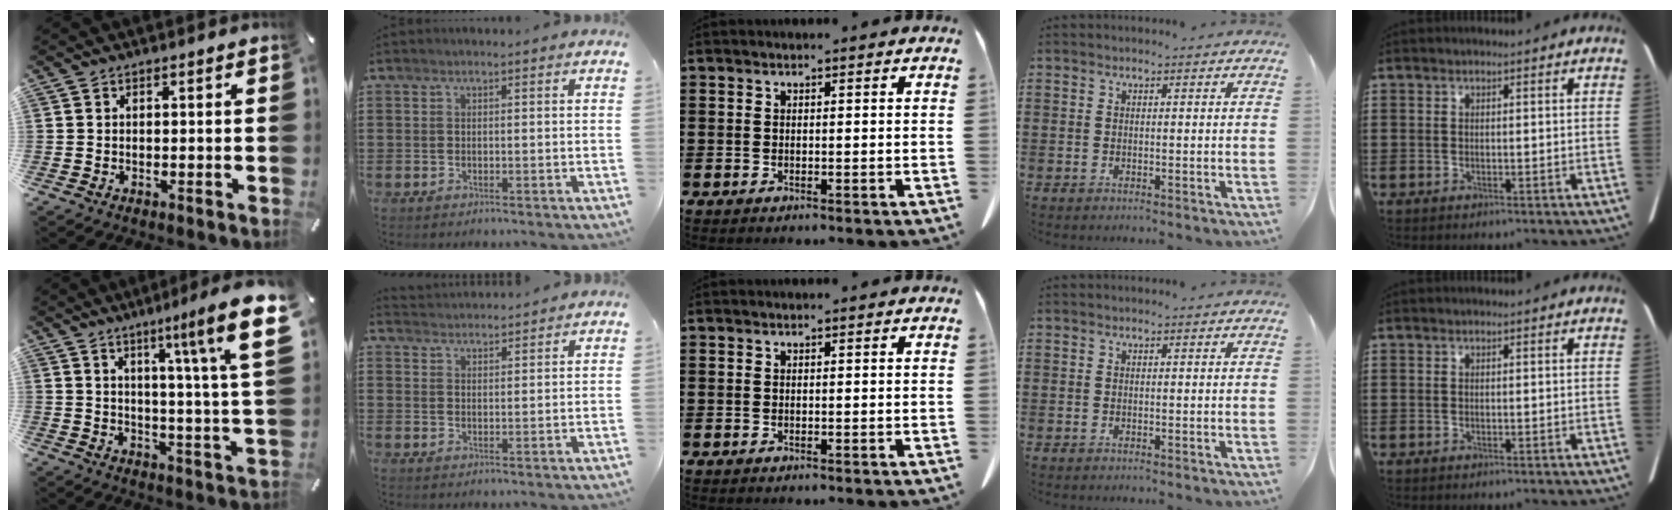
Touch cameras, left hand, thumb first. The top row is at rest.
{"thumb": {"total": 15.9, "force": [8.0, 0.7, 13.7], "torque": [-0.202, -0.058, 0.107]}, "index": {"total": 2.6, "force": [2.5, -0.1, -0.5], "torque": [0.001, -0.007, 0.049]}}